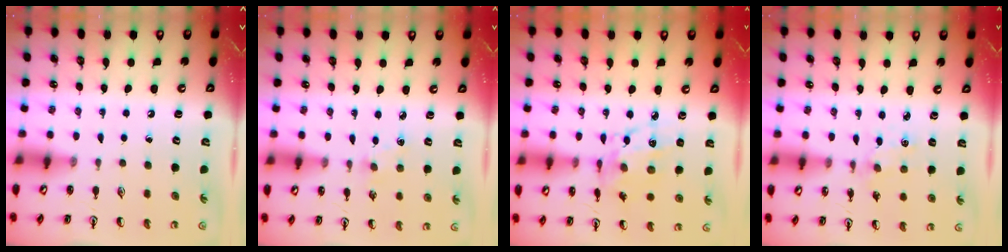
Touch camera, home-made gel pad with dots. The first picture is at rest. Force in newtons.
{"total": 2.9, "press": 2.9, "slide": 0.4}
{"total": 9.2, "press": 9.2, "slide": 0.7}
{"total": 1.8, "press": 1.8, "slide": 0.3}